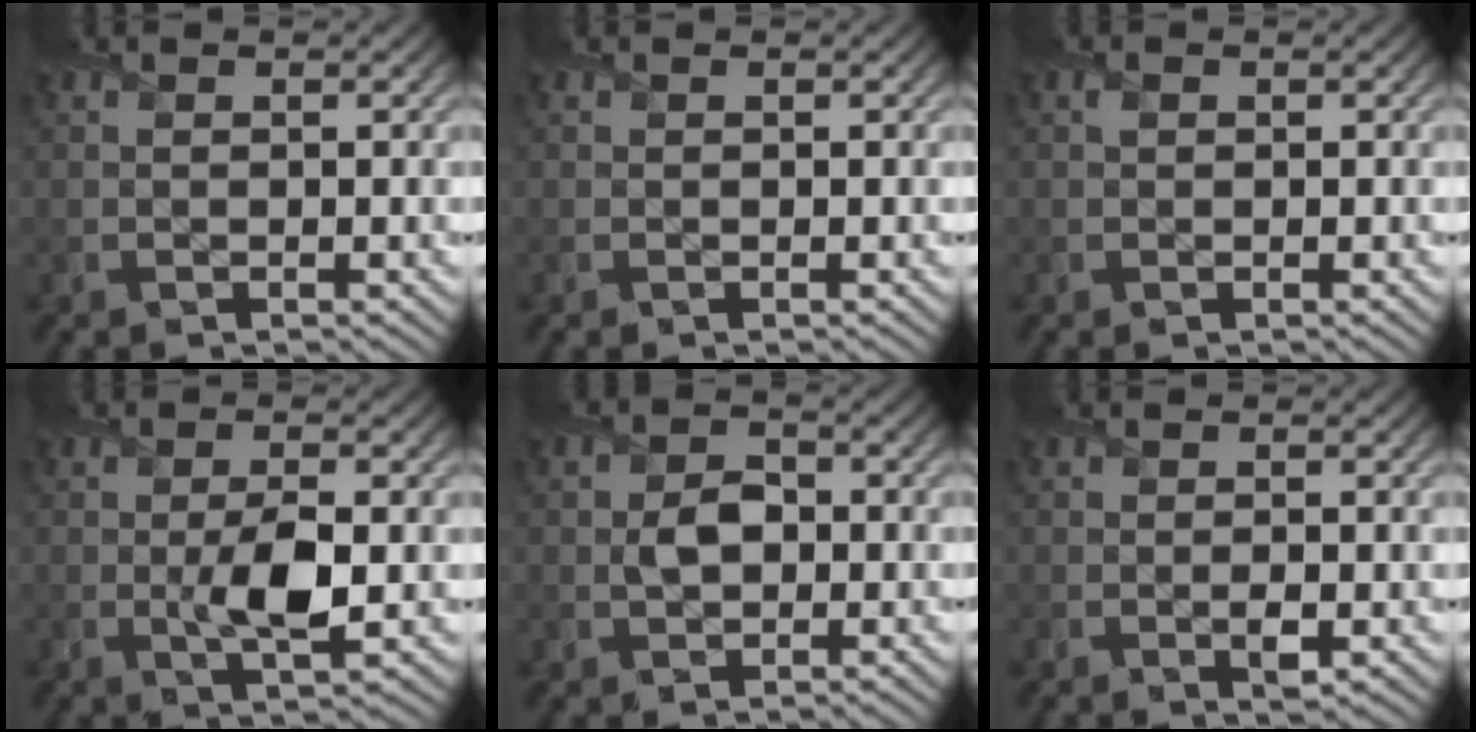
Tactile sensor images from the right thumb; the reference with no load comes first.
{"total": 0.0}
{"total": 0.5, "force": [0.2, 0.4, 0.2], "torque": [-0.005, 0.000, 0.003]}
{"total": 4.6, "force": [-0.5, 1.8, 4.2], "torque": [-0.080, -0.008, -0.006]}
{"total": 2.8, "force": [-0.2, 2.1, 1.8], "torque": [-0.036, -0.005, -0.005]}
{"total": 1.1, "force": [-0.3, 0.5, 0.9], "torque": [-0.013, -0.008, -0.002]}